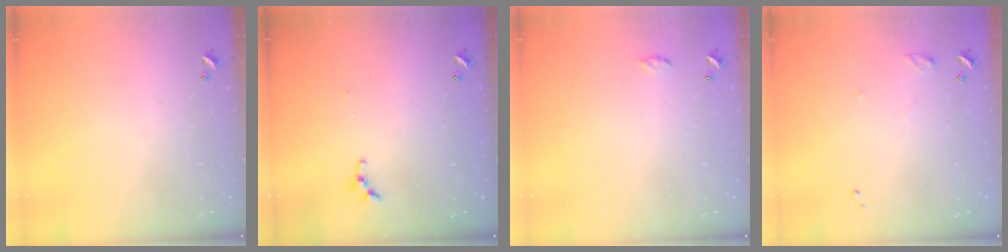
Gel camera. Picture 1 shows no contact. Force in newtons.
{"total": 4.6, "press": 4.6, "slide": 0.6}
{"total": 3.6, "press": 3.6, "slide": 0.5}
{"total": 6.2, "press": 6.2, "slide": 0.6}